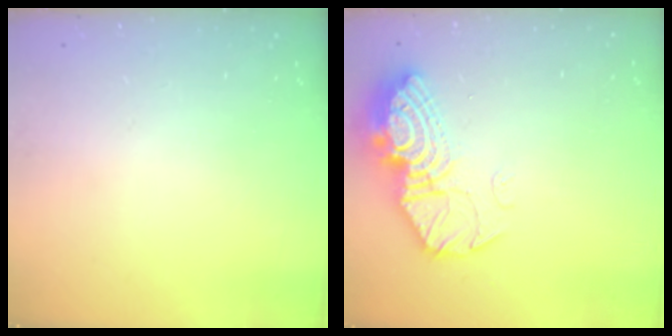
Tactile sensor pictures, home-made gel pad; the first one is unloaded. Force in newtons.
{"total": 15.4, "press": 15.3, "slide": 1.3}